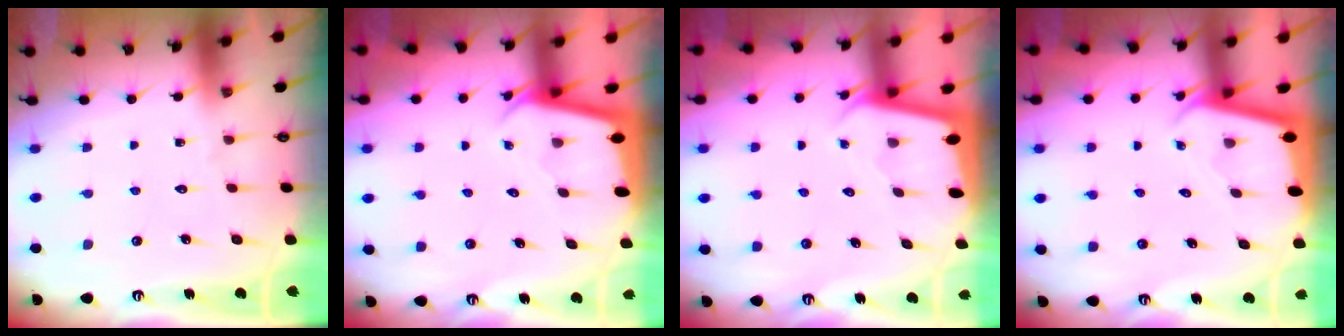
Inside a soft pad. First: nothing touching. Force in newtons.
{"total": 2.2, "press": 2.2, "slide": 0.1}
{"total": 1.8, "press": 1.8, "slide": 0.1}
{"total": 1.7, "press": 1.7, "slide": 0.1}